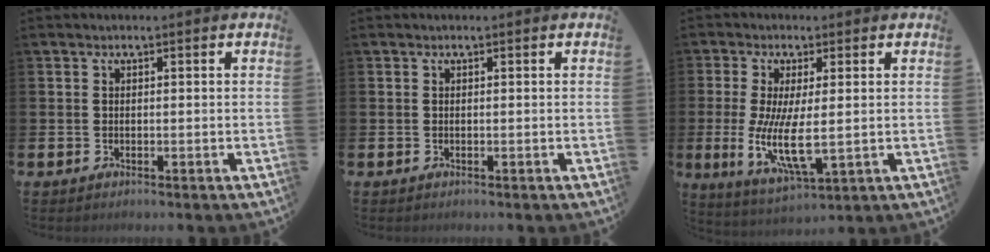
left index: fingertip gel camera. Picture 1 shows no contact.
{"total": 0.0}
{"total": 8.5, "force": [0.5, 2.8, 8.0], "torque": [-0.133, -0.026, 0.010]}